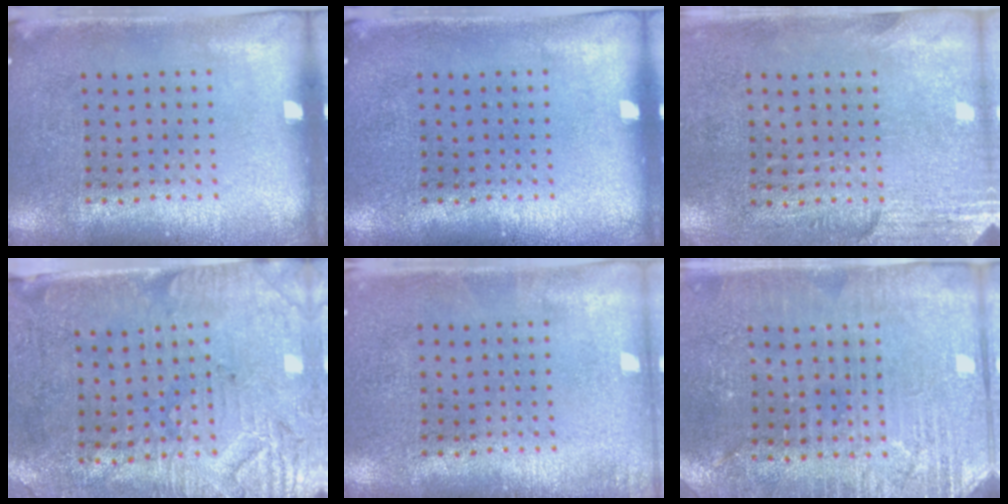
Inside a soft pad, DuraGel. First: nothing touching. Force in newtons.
{"total": 0.0}
{"total": 2.8, "press": 2.4, "slide": 1.4}
{"total": 3.1, "press": 2.7, "slide": 1.6}
{"total": 0.7, "press": 0.7, "slide": 0.1}
{"total": 3.0, "press": 2.9, "slide": 0.5}